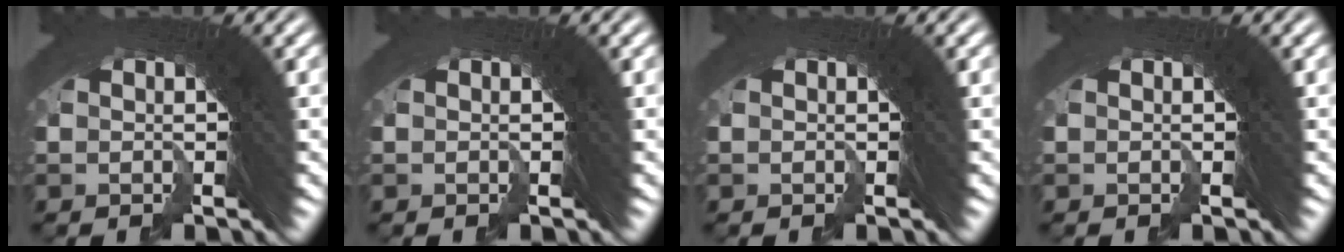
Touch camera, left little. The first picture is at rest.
{"total": 0.0}
{"total": 0.0}
{"total": 0.0}